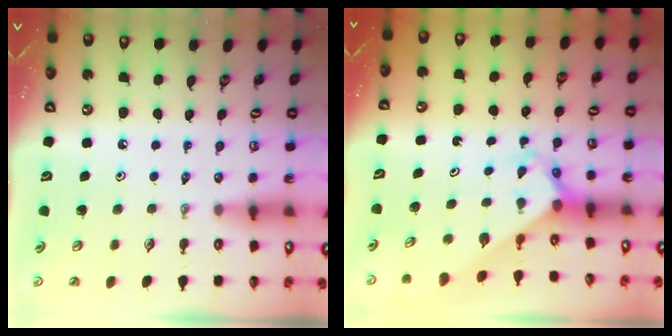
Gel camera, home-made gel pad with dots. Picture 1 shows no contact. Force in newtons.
{"total": 2.5, "press": 2.5, "slide": 0.1}